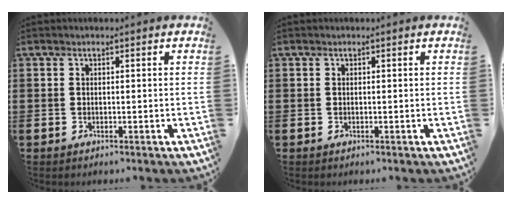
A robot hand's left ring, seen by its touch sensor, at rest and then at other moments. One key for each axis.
{"total": 0.0}